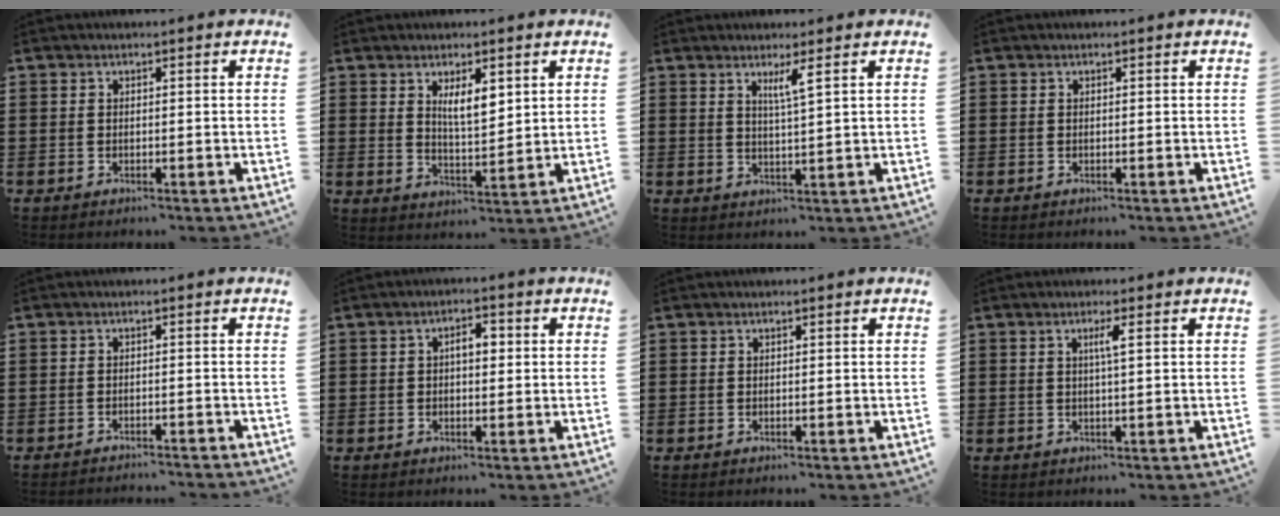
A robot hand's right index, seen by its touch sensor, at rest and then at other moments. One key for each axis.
{"total": 4.5, "fx": 2.3, "fy": 1.5, "fz": 3.6, "tx": -0.070, "ty": 0.003, "tz": 0.037}
{"total": 2.7, "fx": 1.6, "fy": -0.3, "fz": 2.1, "tx": -0.045, "ty": -0.005, "tz": 0.026}
{"total": 0.0}
{"total": 1.4, "fx": -1.4, "fy": -0.2, "fz": 0.1, "tx": -0.004, "ty": 0.004, "tz": -0.029}
{"total": 3.1, "fx": 0.2, "fy": 1.4, "fz": 2.8, "tx": -0.046, "ty": 0.005, "tz": -0.001}
{"total": 0.0}
{"total": 2.0, "fx": 0.5, "fy": -0.3, "fz": 2.0, "tx": -0.038, "ty": -0.003, "tz": 0.005}